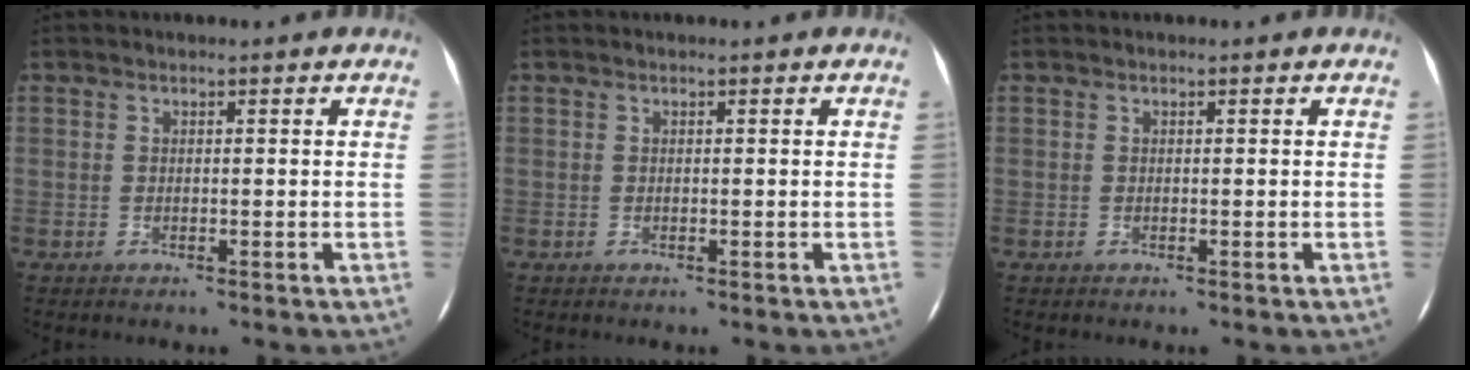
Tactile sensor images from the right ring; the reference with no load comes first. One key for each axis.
{"total": 0.0}
{"total": 0.0}